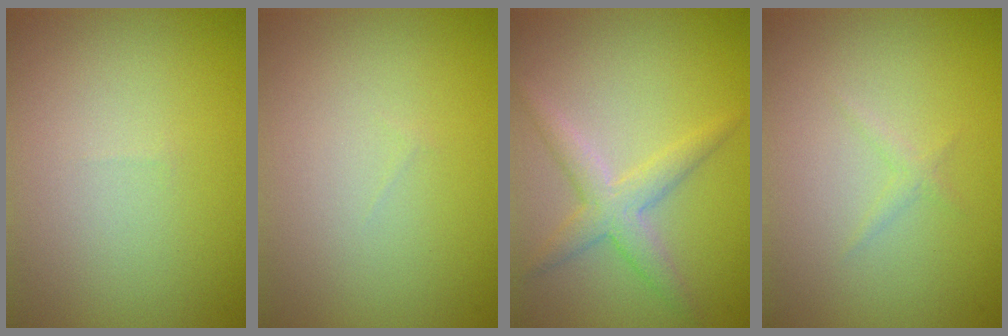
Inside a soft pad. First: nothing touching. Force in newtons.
{"total": 0.0}
{"total": 3.1, "press": 3.1, "slide": 0.1}
{"total": 0.7, "press": 0.7, "slide": 0.0}